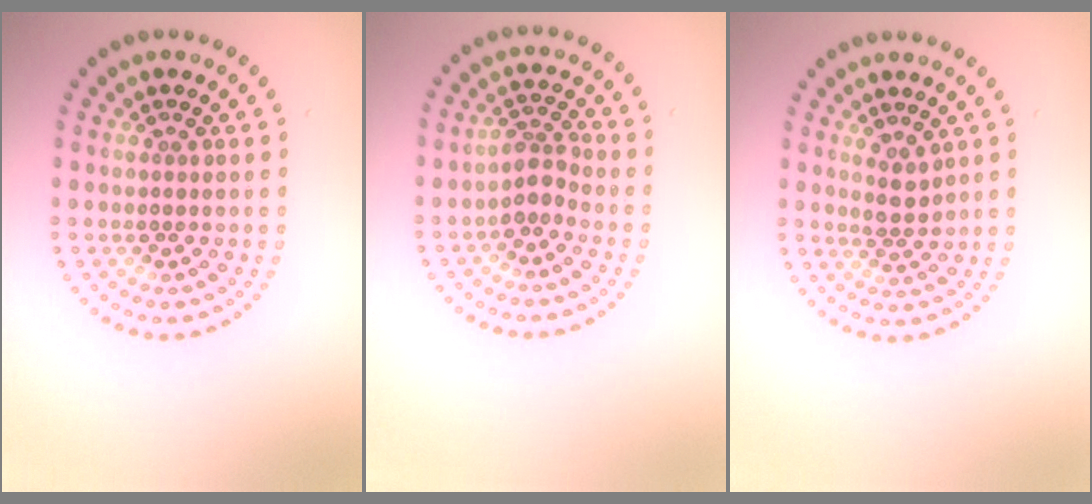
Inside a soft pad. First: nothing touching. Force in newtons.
{"total": 2.2, "press": 1.6, "slide": 1.5}
{"total": 1.8, "press": 1.5, "slide": 0.9}